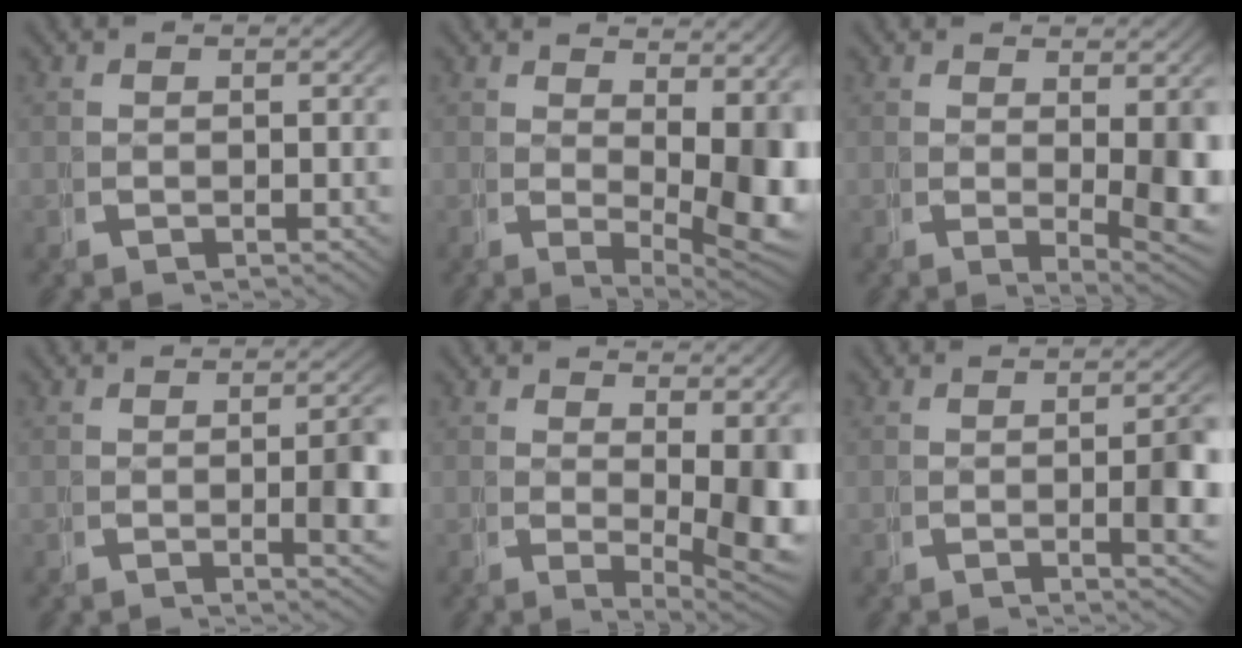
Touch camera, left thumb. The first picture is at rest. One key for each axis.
{"total": 7.2, "fx": 0.7, "fy": 3.3, "fz": 6.3, "tx": -0.086, "ty": -0.037, "tz": 0.030}
{"total": 5.3, "fx": 0.3, "fy": 1.7, "fz": 5.0, "tx": -0.069, "ty": -0.024, "tz": 0.016}
{"total": 3.8, "fx": -0.2, "fy": 0.8, "fz": 3.7, "tx": -0.052, "ty": -0.004, "tz": -0.003}
{"total": 6.5, "fx": 0.4, "fy": 2.7, "fz": 5.9, "tx": -0.079, "ty": -0.034, "tz": 0.023}
{"total": 4.2, "fx": -0.3, "fy": 0.9, "fz": 4.1, "tx": -0.057, "ty": -0.004, "tz": -0.004}